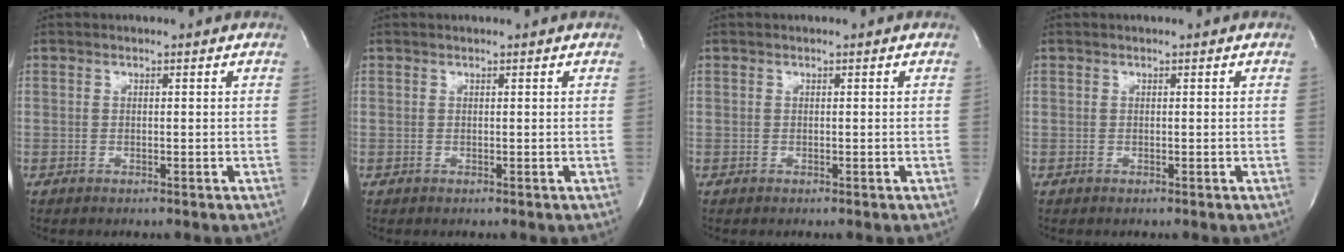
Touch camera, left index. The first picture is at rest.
{"total": 0.0}
{"total": 0.0}
{"total": 0.0}